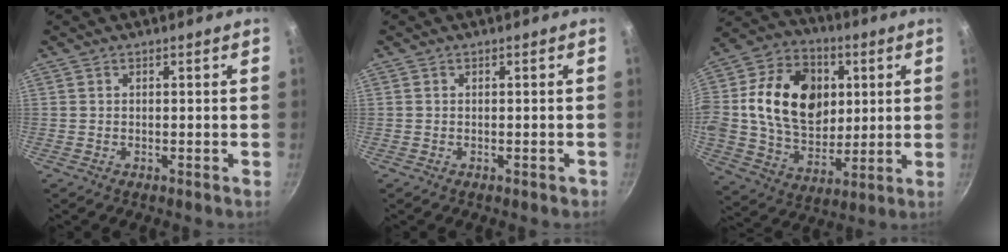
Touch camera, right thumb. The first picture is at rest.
{"total": 0.7, "force": [-0.3, 0.5, 0.4], "torque": [0.001, 0.006, -0.003]}
{"total": 23.7, "force": [3.9, 17.4, 15.6], "torque": [-0.250, 0.007, 0.066]}